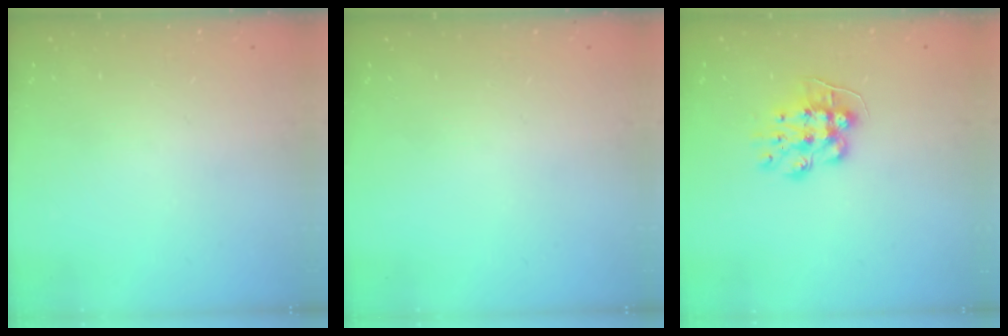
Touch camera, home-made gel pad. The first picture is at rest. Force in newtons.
{"total": 0.0}
{"total": 9.8, "press": 9.8, "slide": 0.1}